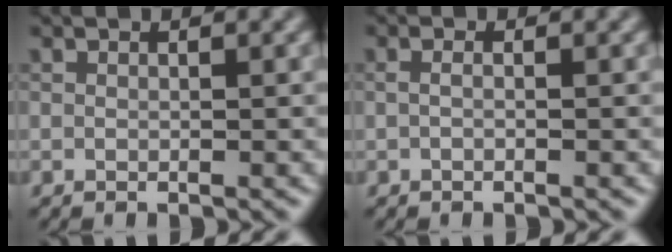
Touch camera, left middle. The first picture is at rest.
{"total": 0.8, "force": [0.0, 0.3, 0.7], "torque": [-0.013, -0.007, -0.005]}